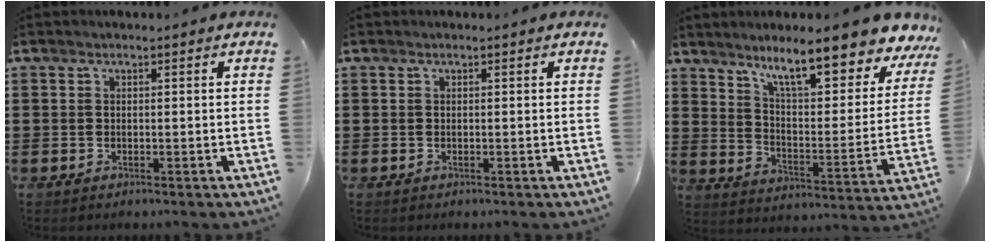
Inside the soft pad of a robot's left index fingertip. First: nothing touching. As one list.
[{"total": 0.0}, {"total": 12.3, "force": [9.8, 1.3, 7.4], "torque": [-0.142, -0.058, 0.160]}]